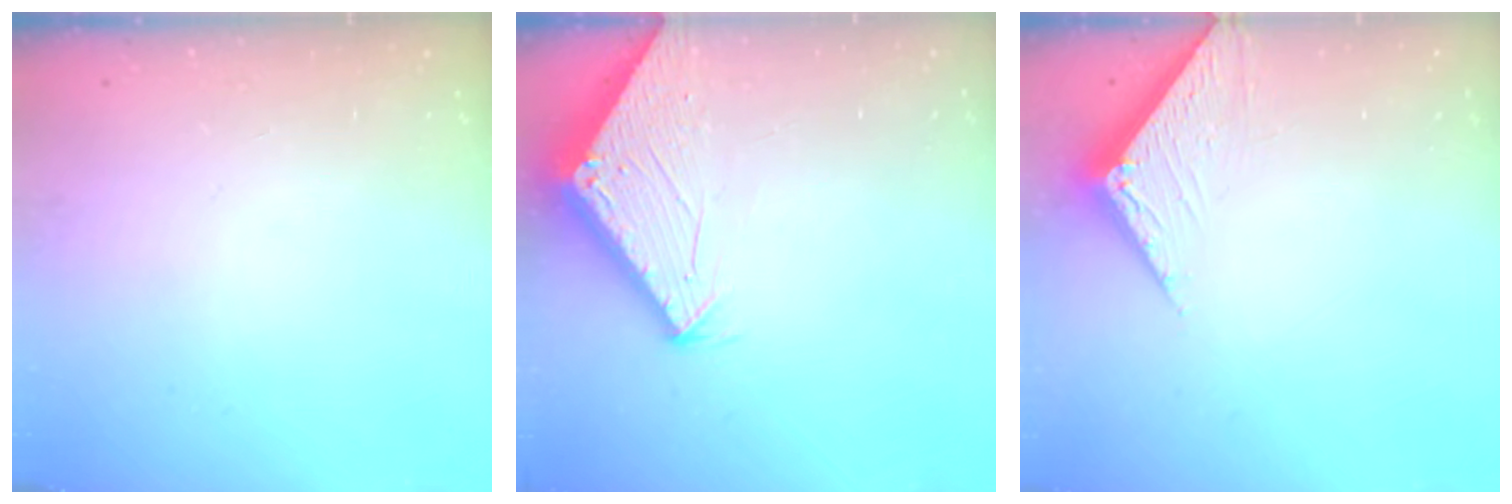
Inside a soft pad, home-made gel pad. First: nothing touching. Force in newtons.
{"total": 2.8, "press": 2.8, "slide": 0.1}
{"total": 4.7, "press": 4.7, "slide": 0.3}